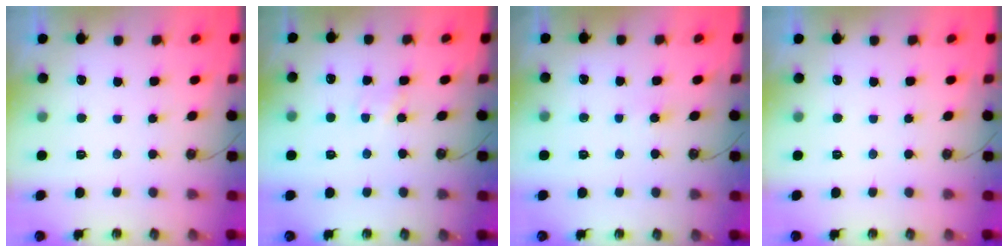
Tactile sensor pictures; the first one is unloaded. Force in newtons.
{"total": 2.0, "press": 2.0, "slide": 0.2}
{"total": 2.7, "press": 2.7, "slide": 0.5}
{"total": 0.0}